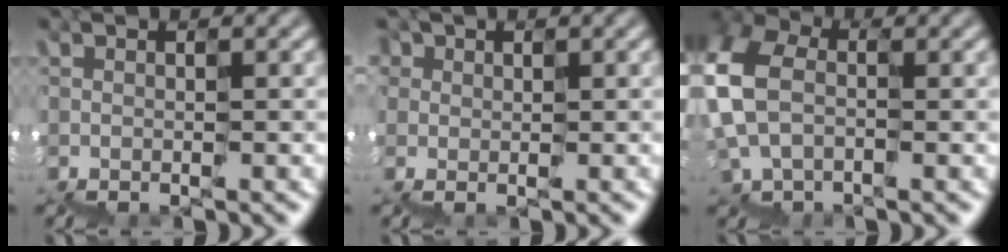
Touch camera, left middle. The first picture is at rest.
{"total": 4.2, "force": [0.0, 3.9, 1.4], "torque": [-0.008, 0.000, 0.001]}
{"total": 5.2, "force": [0.6, 4.4, 2.7], "torque": [-0.094, 0.022, 0.008]}